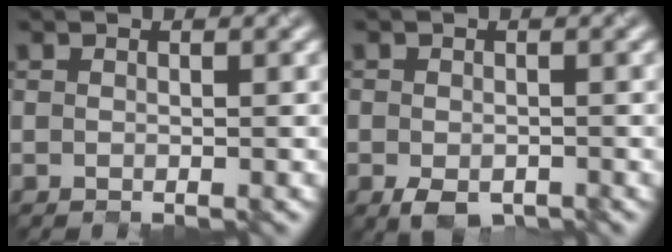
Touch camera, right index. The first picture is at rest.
{"total": 2.8, "force": [-2.2, 1.2, 1.2], "torque": [-0.025, -0.012, -0.029]}